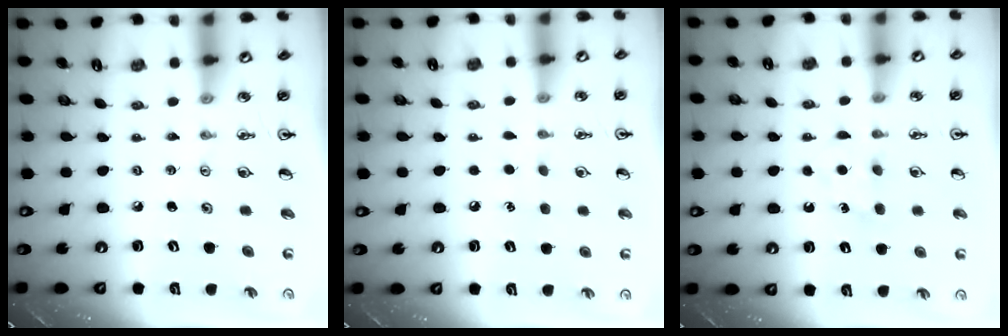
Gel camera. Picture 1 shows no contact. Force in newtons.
{"total": 5.0, "press": 5.0, "slide": 0.4}
{"total": 4.7, "press": 4.6, "slide": 0.6}